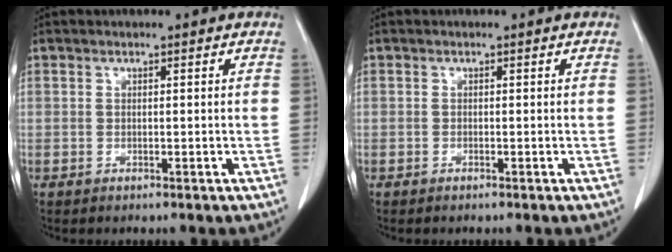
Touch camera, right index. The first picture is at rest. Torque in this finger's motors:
{"motor_torque": [-0.17, -0.10, -0.04, -0.02]}